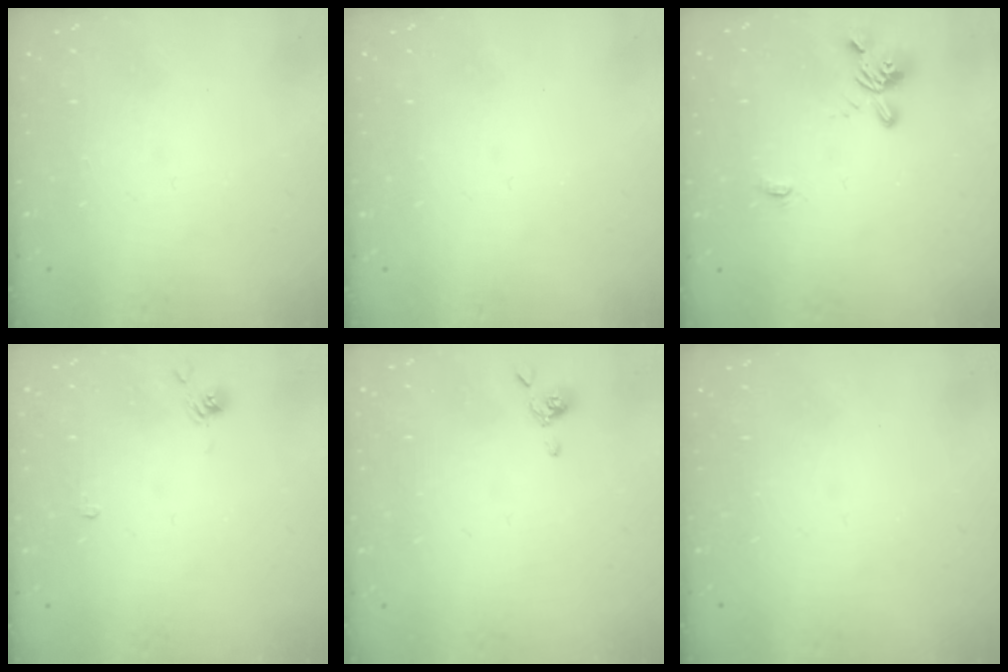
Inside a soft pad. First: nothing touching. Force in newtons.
{"total": 0.0}
{"total": 1.1, "press": 0.4, "slide": 1.0}
{"total": 2.3, "press": 2.3, "slide": 0.6}
{"total": 2.3, "press": 2.2, "slide": 0.5}
{"total": 0.0}